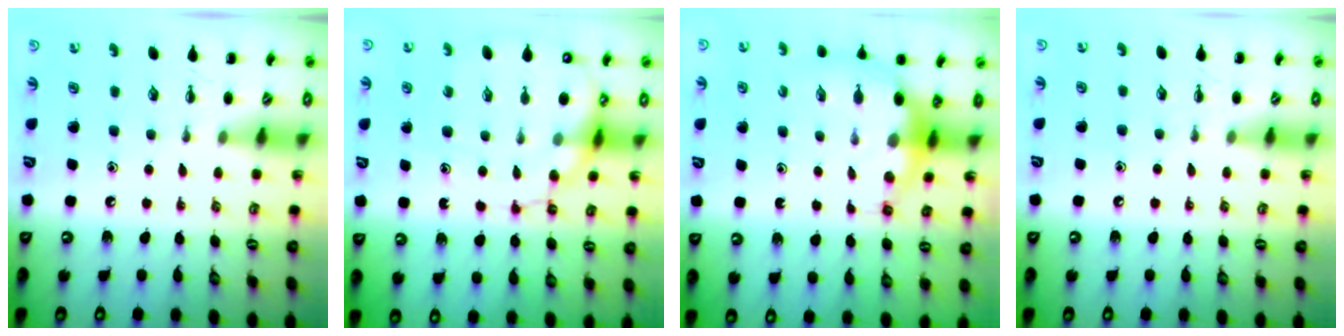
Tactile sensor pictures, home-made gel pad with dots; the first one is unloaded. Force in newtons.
{"total": 14.3, "press": 13.9, "slide": 3.3}
{"total": 7.4, "press": 7.2, "slide": 1.8}
{"total": 4.6, "press": 4.4, "slide": 1.3}